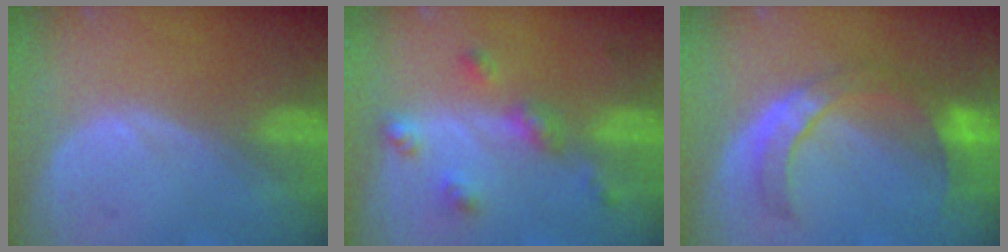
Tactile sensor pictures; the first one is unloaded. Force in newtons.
{"total": 4.9, "press": 4.7, "slide": 1.2}
{"total": 7.5, "press": 7.2, "slide": 2.0}